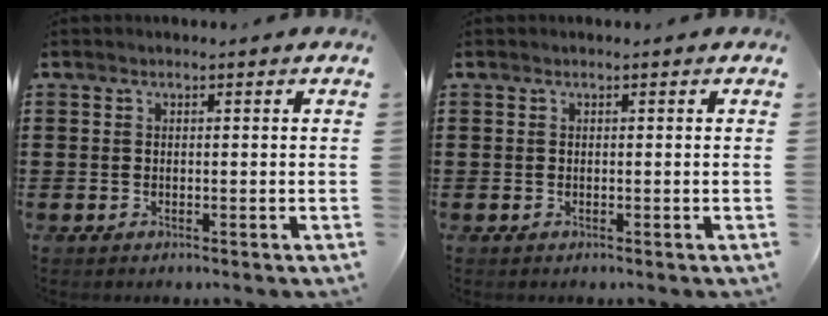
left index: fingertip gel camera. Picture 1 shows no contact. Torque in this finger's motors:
{"motor_torque": [0.00, 0.00, 0.00, 0.00]}